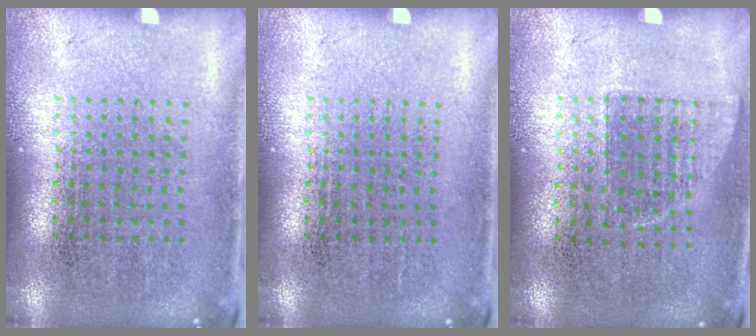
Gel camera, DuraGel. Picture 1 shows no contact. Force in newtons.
{"total": 0.0}
{"total": 0.6, "press": 0.6, "slide": 0.2}